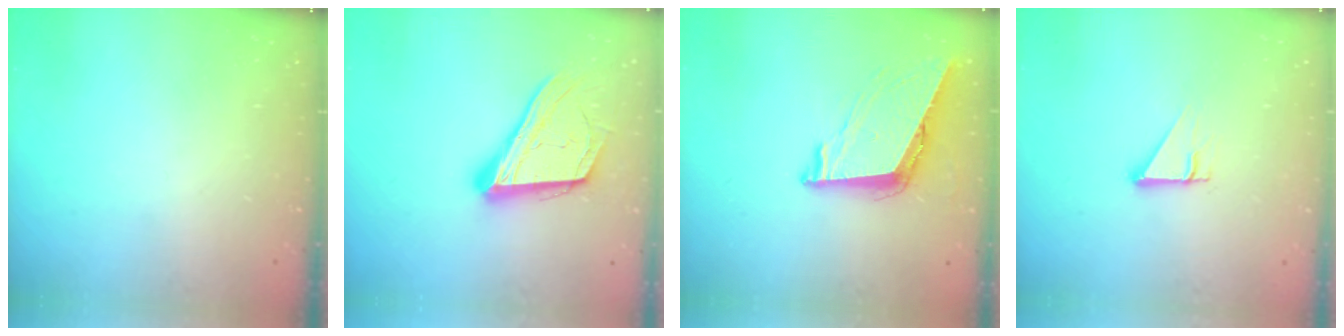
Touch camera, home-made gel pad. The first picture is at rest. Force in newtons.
{"total": 18.8, "press": 18.7, "slide": 2.4}
{"total": 8.9, "press": 8.5, "slide": 2.7}
{"total": 2.7, "press": 2.7, "slide": 0.1}